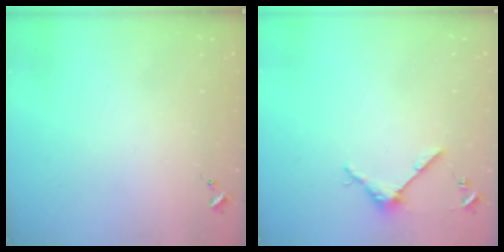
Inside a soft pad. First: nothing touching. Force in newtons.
{"total": 4.0, "press": 4.0, "slide": 0.4}